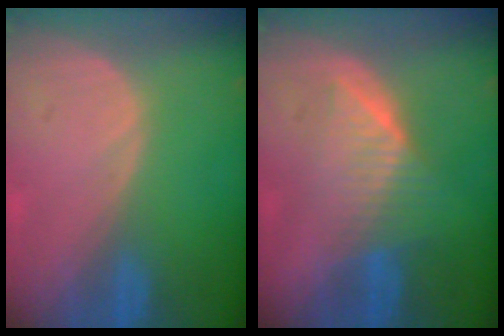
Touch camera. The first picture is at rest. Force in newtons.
{"total": 6.4, "press": 6.0, "slide": 2.2}